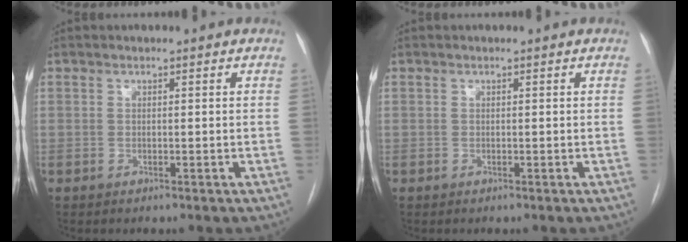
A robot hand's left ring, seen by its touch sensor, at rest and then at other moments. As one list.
[{"total": 0.0}]